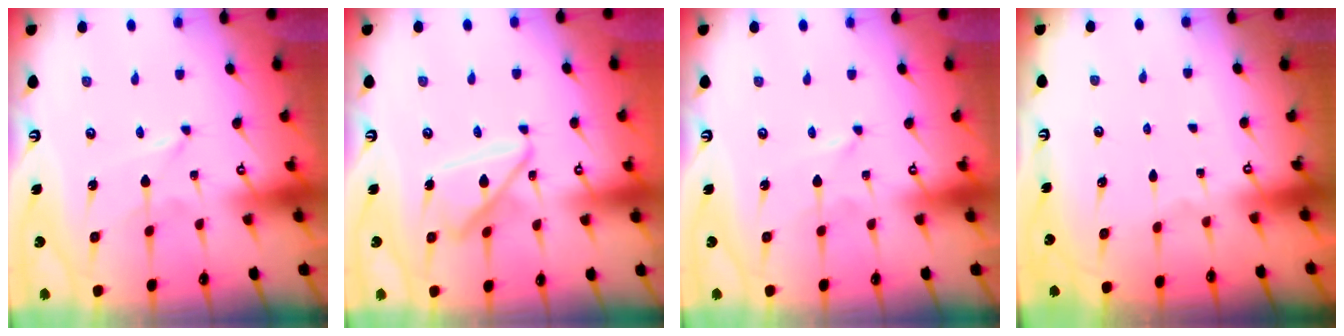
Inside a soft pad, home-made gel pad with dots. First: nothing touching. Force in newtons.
{"total": 14.1, "press": 14.0, "slide": 1.4}
{"total": 0.0}
{"total": 0.0}